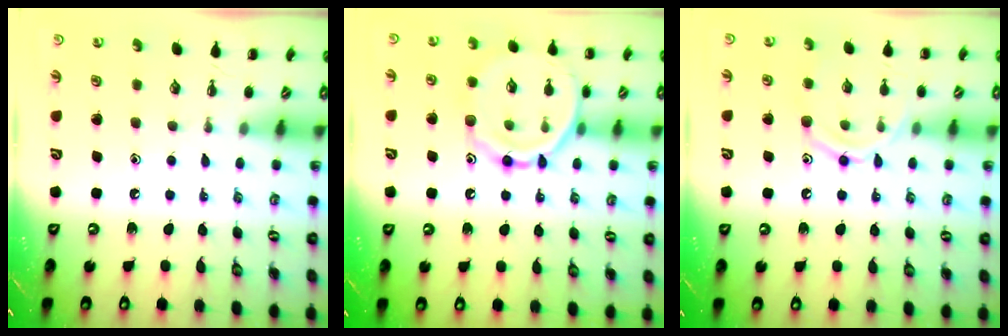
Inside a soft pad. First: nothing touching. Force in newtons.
{"total": 13.5, "press": 13.4, "slide": 0.7}
{"total": 11.6, "press": 11.5, "slide": 1.4}